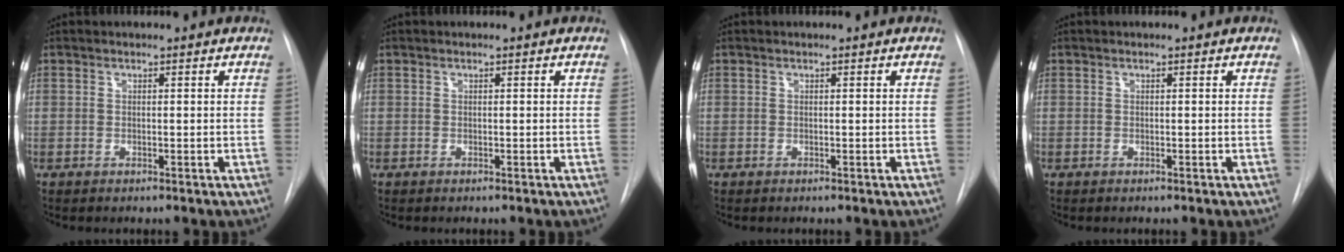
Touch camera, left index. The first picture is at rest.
{"total": 0.0}
{"total": 0.0}
{"total": 0.0}